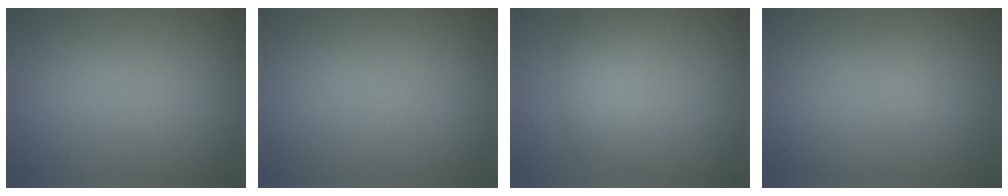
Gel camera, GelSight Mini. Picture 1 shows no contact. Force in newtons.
{"total": 0.0}
{"total": 2.5, "press": 2.5, "slide": 0.1}
{"total": 0.5, "press": 0.5, "slide": 0.0}